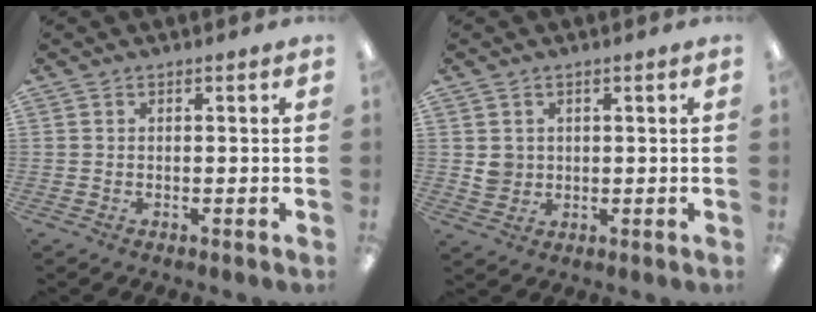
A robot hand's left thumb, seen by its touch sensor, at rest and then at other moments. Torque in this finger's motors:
{"motor_torque": [0.43, 0.41, 0.10, -0.07, 0.05]}